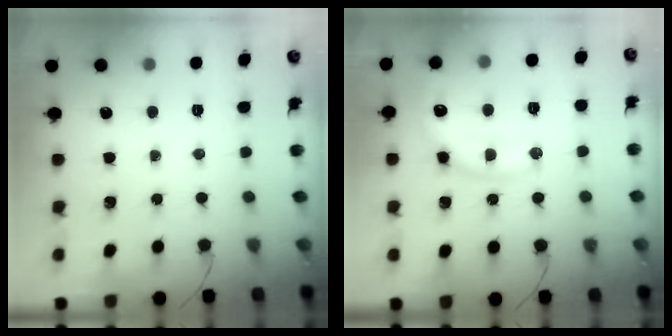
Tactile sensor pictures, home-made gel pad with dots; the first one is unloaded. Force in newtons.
{"total": 12.7, "press": 12.7, "slide": 0.9}